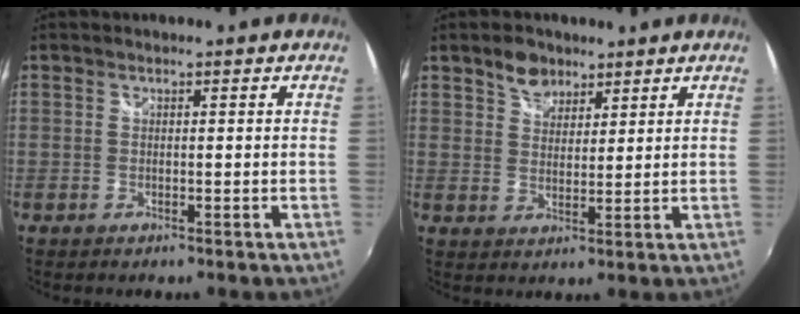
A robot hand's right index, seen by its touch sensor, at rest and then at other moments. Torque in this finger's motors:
{"motor_torque": [0.08, 0.08, 0.04, 0.03]}